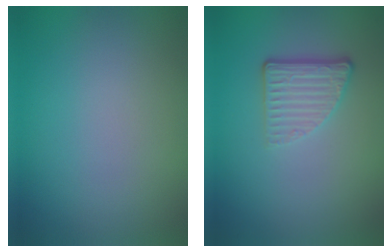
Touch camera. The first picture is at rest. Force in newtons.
{"total": 3.0, "press": 2.1, "slide": 2.1}